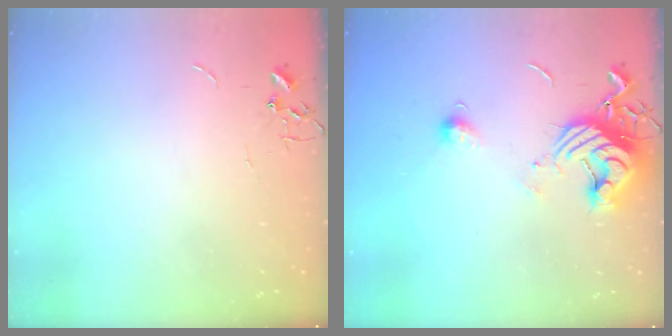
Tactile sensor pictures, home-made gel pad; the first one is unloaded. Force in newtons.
{"total": 12.9, "press": 12.8, "slide": 1.3}